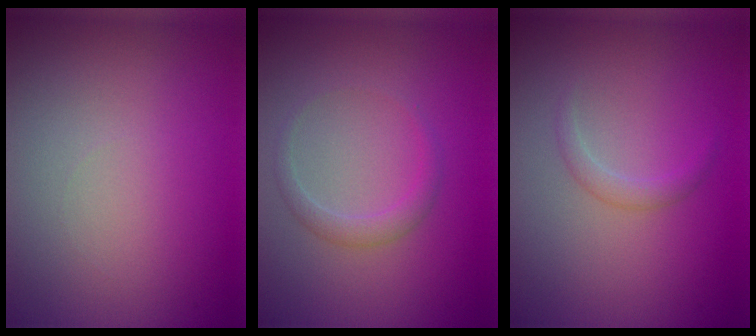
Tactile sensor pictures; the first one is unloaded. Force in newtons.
{"total": 1.5, "press": 1.5, "slide": 0.0}
{"total": 1.2, "press": 1.1, "slide": 0.1}